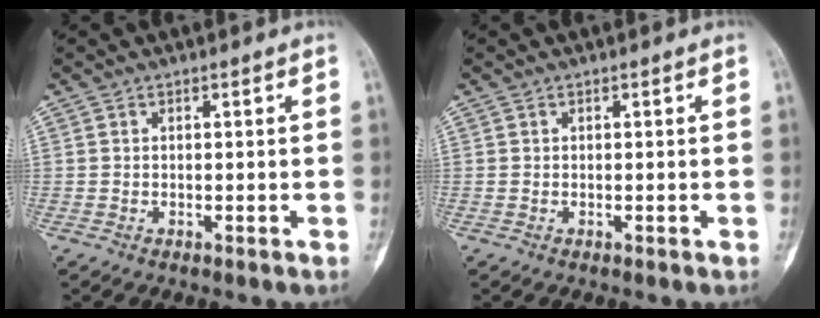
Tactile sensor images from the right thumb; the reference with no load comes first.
{"total": 0.0}